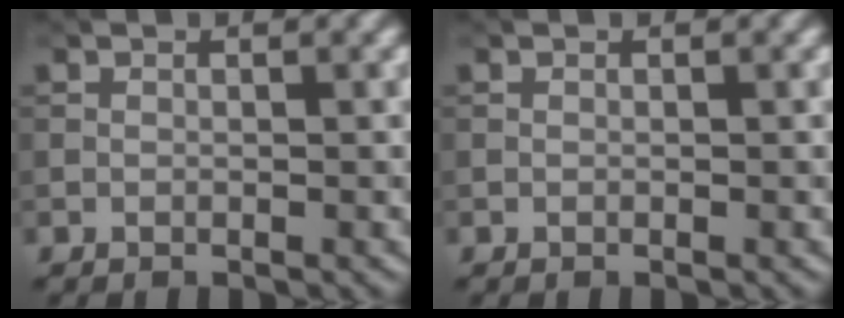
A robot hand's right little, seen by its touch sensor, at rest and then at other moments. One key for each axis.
{"total": 0.0}